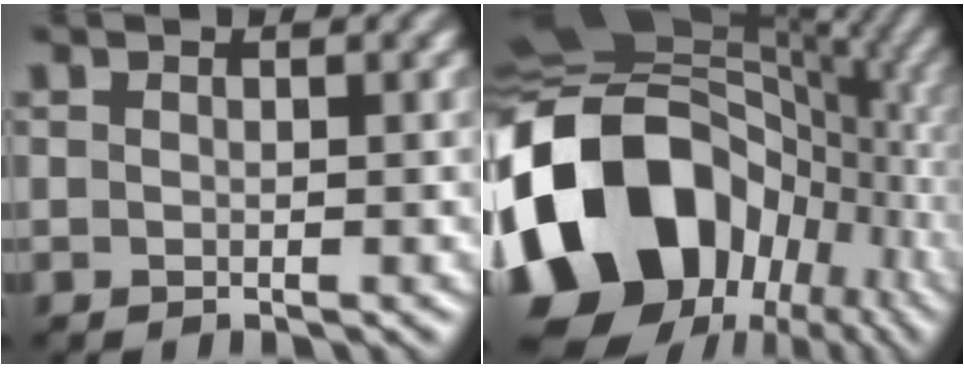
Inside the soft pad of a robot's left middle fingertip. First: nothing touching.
{"total": 19.3, "force": [-3.7, 14.9, 11.6], "torque": [-0.272, 0.003, -0.068]}